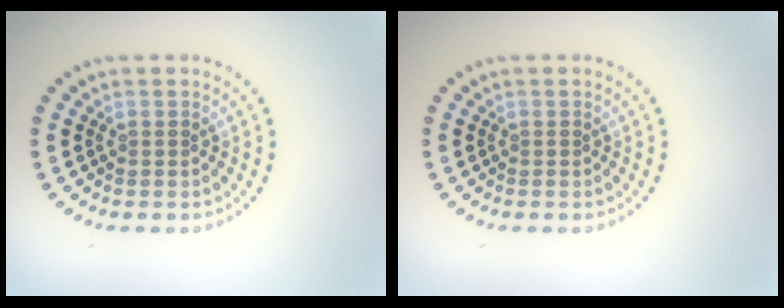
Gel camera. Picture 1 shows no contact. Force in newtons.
{"total": 0.0}